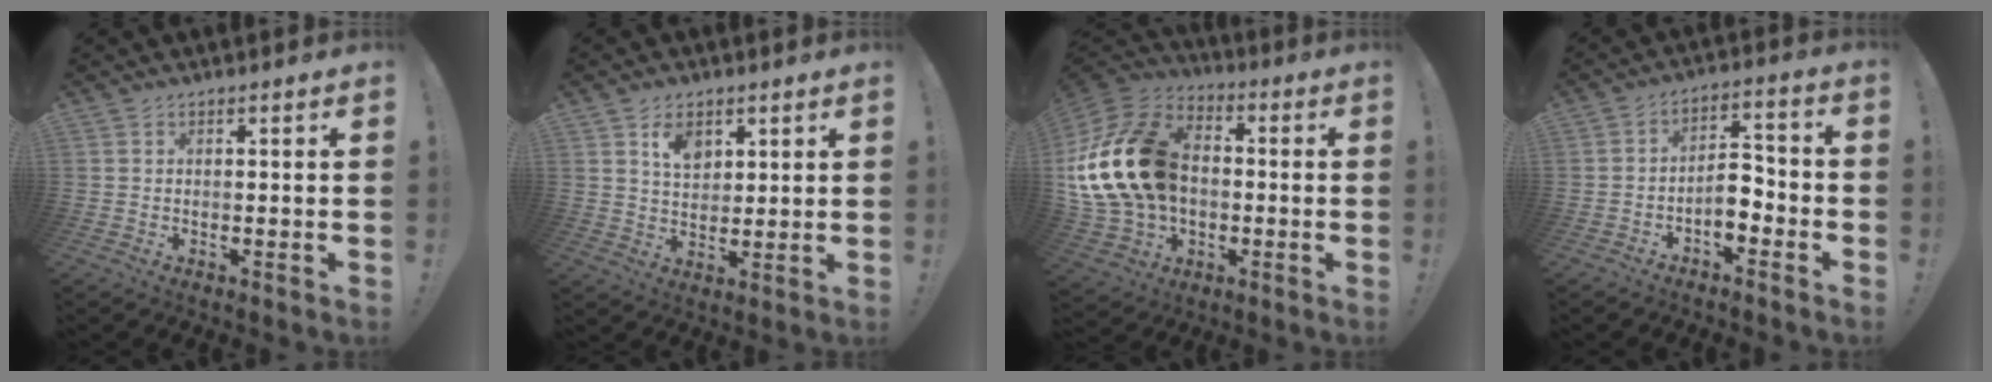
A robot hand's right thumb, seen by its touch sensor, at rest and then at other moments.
{"total": 6.8, "force": [3.5, 4.4, 3.8], "torque": [-0.060, -0.009, 0.063]}
{"total": 24.6, "force": [1.0, 17.7, 17.0], "torque": [-0.325, 0.020, 0.032]}
{"total": 7.2, "force": [-3.4, 3.7, 5.1], "torque": [-0.080, 0.015, -0.060]}